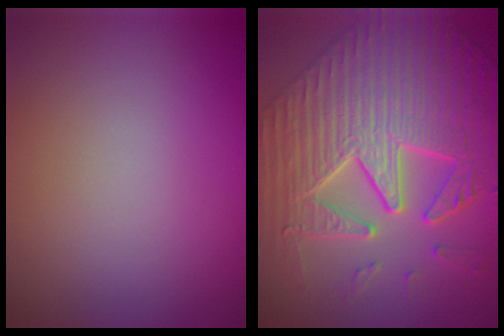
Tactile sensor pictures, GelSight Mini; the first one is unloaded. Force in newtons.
{"total": 8.9, "press": 7.2, "slide": 5.3}